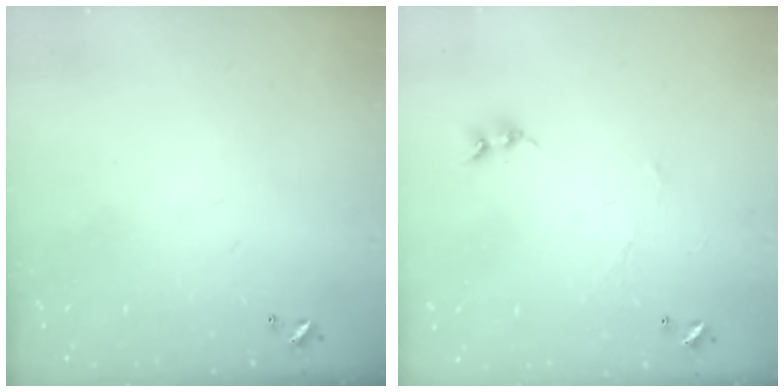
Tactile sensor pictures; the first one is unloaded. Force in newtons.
{"total": 0.6, "press": 0.3, "slide": 0.5}